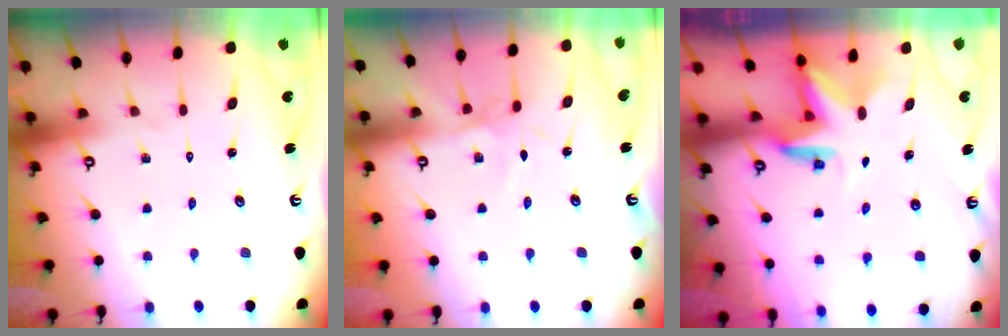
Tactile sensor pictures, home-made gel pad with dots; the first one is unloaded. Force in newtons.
{"total": 3.1, "press": 3.1, "slide": 0.2}
{"total": 2.8, "press": 2.8, "slide": 0.2}